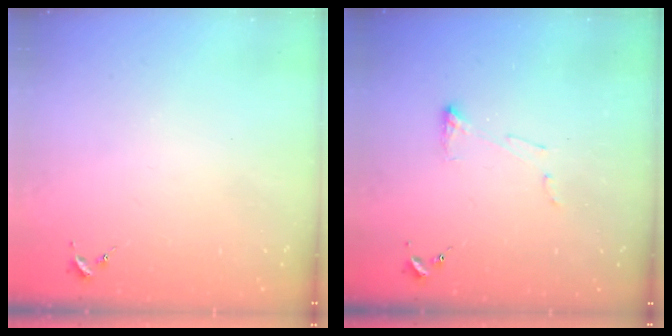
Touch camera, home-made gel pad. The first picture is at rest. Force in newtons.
{"total": 4.1, "press": 4.0, "slide": 0.7}